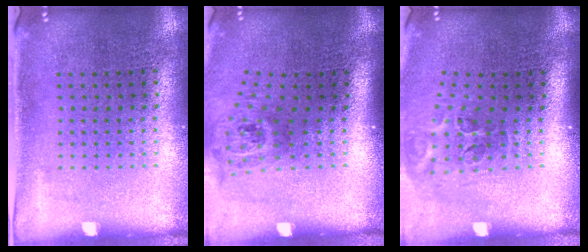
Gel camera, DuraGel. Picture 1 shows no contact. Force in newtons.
{"total": 2.0, "press": 1.4, "slide": 1.5}
{"total": 2.0, "press": 1.2, "slide": 1.6}